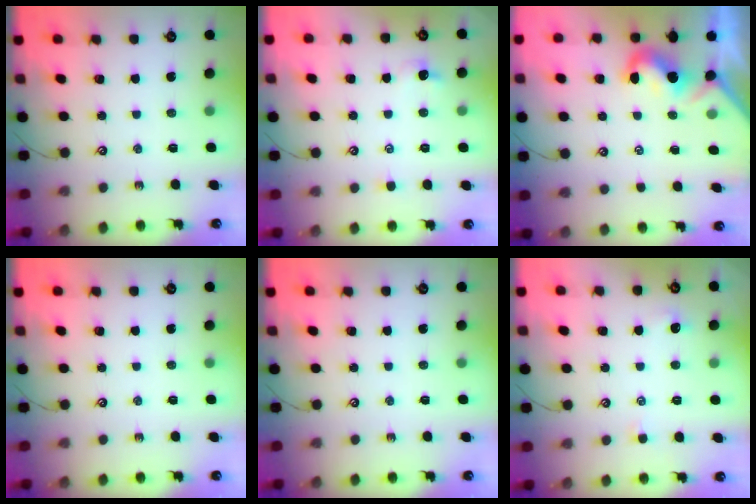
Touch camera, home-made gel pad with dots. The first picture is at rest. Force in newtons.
{"total": 0.9, "press": 0.8, "slide": 0.4}
{"total": 2.1, "press": 2.0, "slide": 0.6}
{"total": 0.0}
{"total": 0.0}
{"total": 1.9, "press": 1.8, "slide": 0.4}